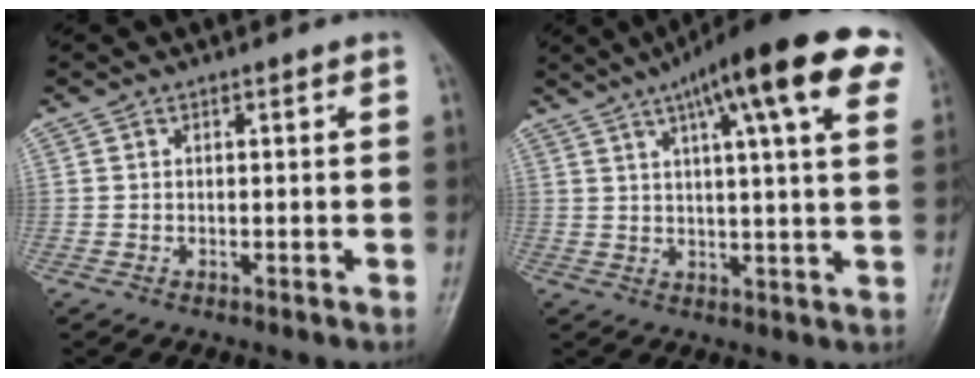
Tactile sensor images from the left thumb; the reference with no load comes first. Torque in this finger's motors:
{"motor_torque": [0.75, 0.72, 1.66, -1.12, 0.16]}